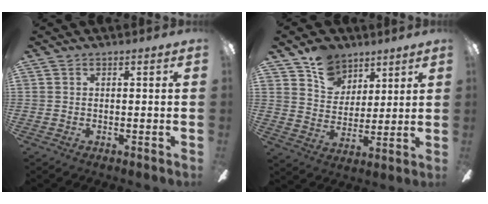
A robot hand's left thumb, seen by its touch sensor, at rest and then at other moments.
{"total": 11.4, "force": [7.8, 7.8, 2.9], "torque": [-0.053, -0.038, 0.150]}